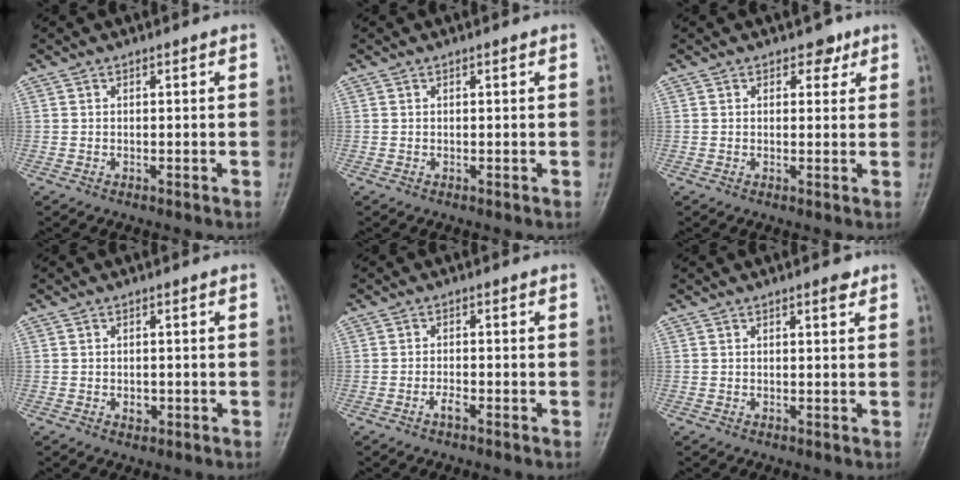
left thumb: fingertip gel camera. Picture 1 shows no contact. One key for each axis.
{"total": 0.0}
{"total": 2.6, "fx": 1.6, "fy": 1.7, "fz": 1.0, "tx": 0.005, "ty": -0.007, "tz": 0.019}
{"total": 1.7, "fx": -0.3, "fy": 1.3, "fz": 1.0, "tx": -0.009, "ty": 0.000, "tz": -0.001}
{"total": 1.7, "fx": -1.0, "fy": 0.5, "fz": 1.2, "tx": -0.024, "ty": 0.004, "tz": -0.021}
{"total": 1.8, "fx": 1.2, "fy": 0.5, "fz": 1.3, "tx": -0.016, "ty": -0.005, "tz": 0.017}